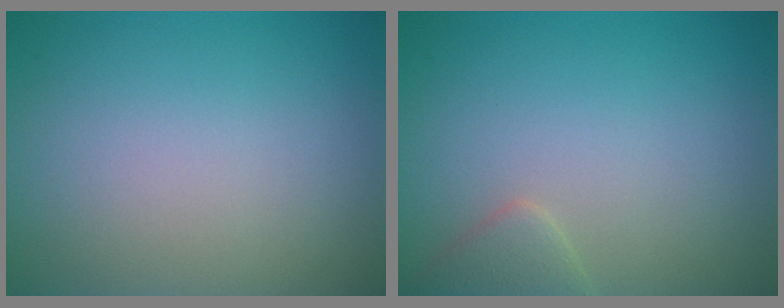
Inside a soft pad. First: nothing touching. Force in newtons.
{"total": 1.8, "press": 1.8, "slide": 0.1}